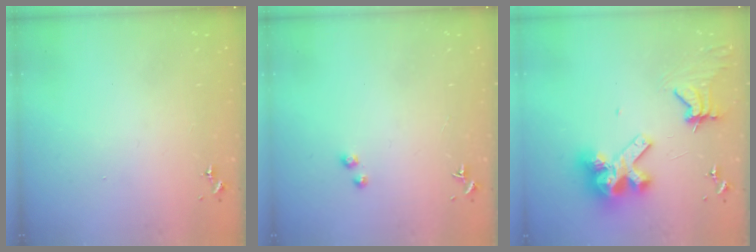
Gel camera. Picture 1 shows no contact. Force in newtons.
{"total": 1.8, "press": 1.7, "slide": 0.2}
{"total": 15.2, "press": 15.0, "slide": 2.0}